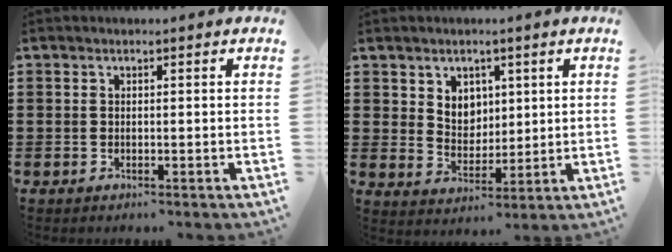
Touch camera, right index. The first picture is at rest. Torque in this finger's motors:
{"motor_torque": [0.12, -0.11, 0.12, 0.03]}